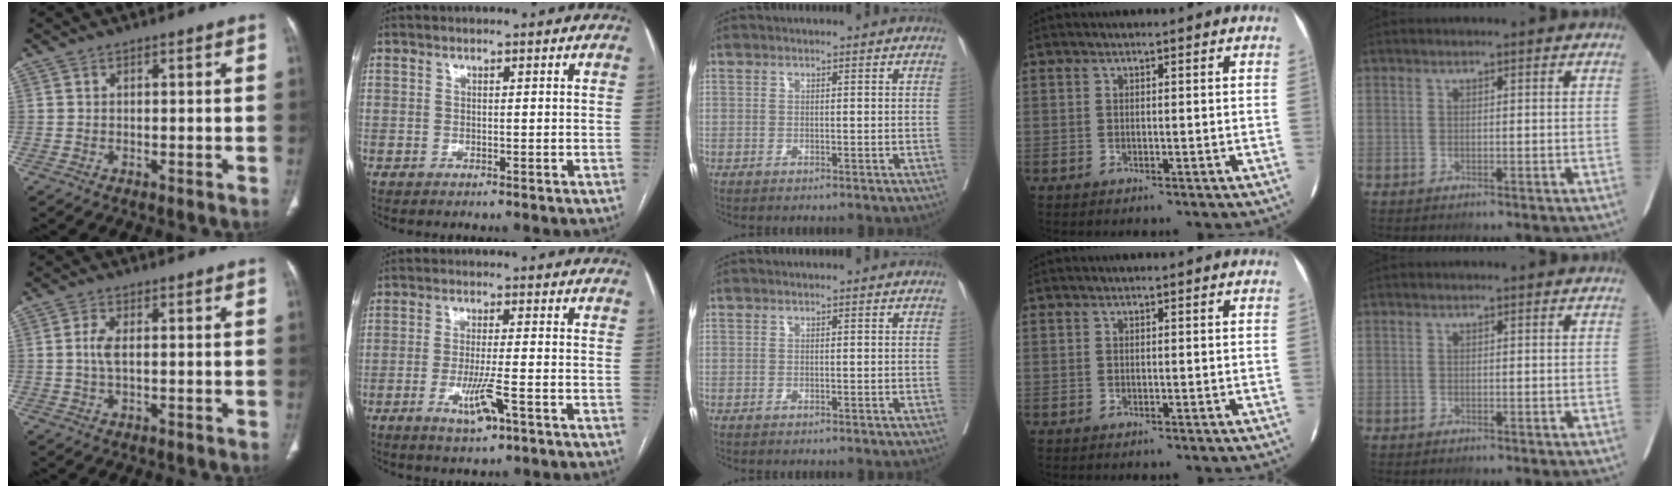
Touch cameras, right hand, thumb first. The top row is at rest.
{"thumb": {"total": 5.8, "force": [0.4, 2.6, 5.2], "torque": [-0.126, 0.004, 0.004]}, "index": {"total": 8.6, "force": [-3.8, 0.8, 7.6], "torque": [-0.144, -0.018, -0.063]}}